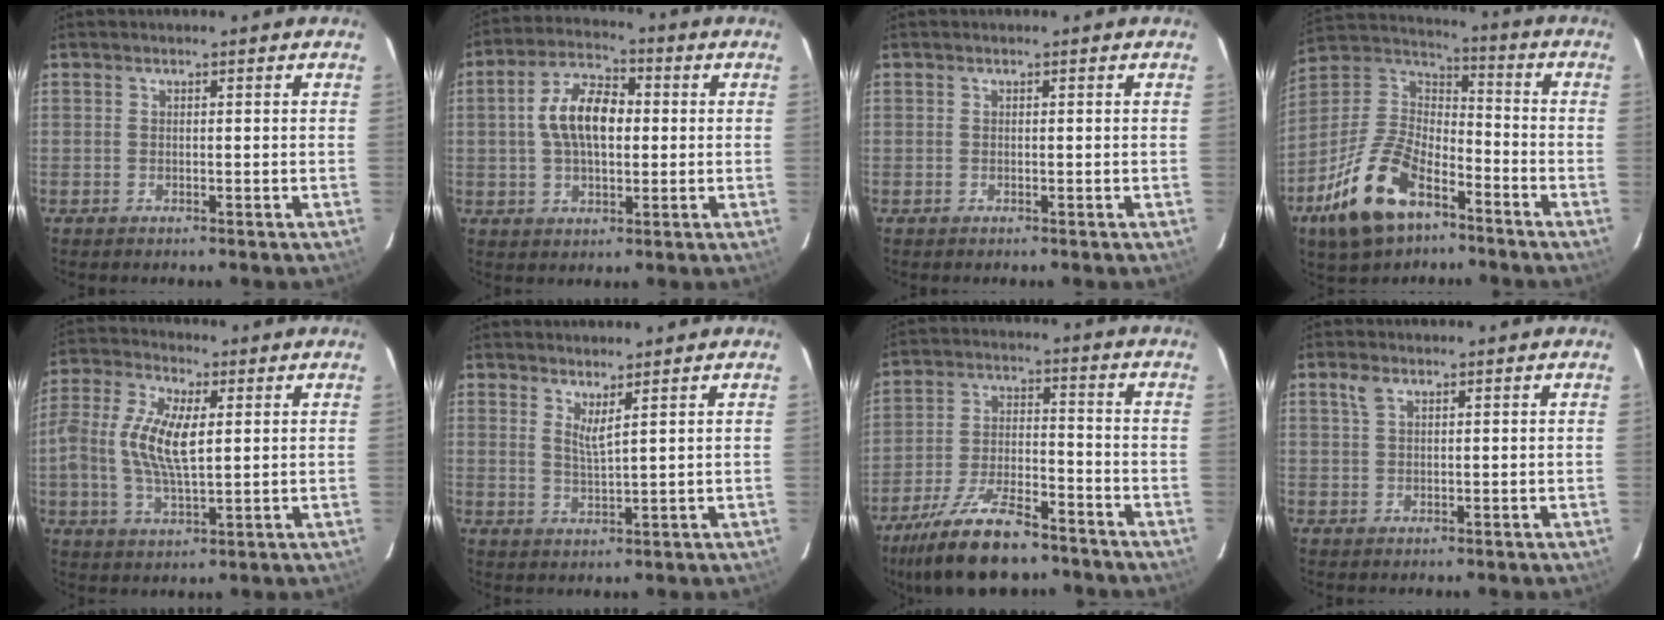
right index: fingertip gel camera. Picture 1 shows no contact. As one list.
[{"total": 10.2, "force": [0.7, 5.5, 8.5], "torque": [-0.161, 0.021, 0.010]}, {"total": 0.0}, {"total": 18.5, "force": [-10.4, 9.4, 12.0], "torque": [-0.263, -0.005, -0.191]}, {"total": 11.1, "force": [1.1, 4.6, 10.1], "torque": [-0.211, 0.008, 0.015]}, {"total": 2.8, "force": [2.1, -0.3, 1.9], "torque": [-0.038, -0.010, 0.033]}, {"total": 17.2, "force": [-13.4, 5.5, 9.3], "torque": [-0.196, -0.021, -0.229]}, {"total": 2.1, "force": [1.2, 1.0, 1.4], "torque": [-0.030, 0.006, 0.025]}]